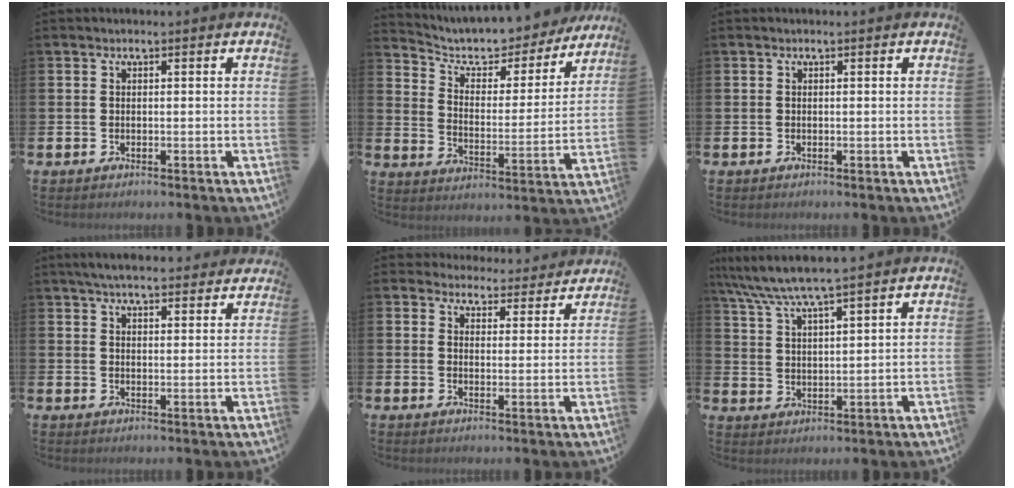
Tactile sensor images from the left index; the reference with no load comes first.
{"total": 7.7, "force": [7.2, 2.3, 1.6], "torque": [-0.057, -0.059, 0.122]}
{"total": 0.0}
{"total": 4.8, "force": [4.6, 0.8, 1.3], "torque": [-0.030, -0.016, 0.083]}
{"total": 4.2, "force": [4.0, 1.3, -0.1], "torque": [-0.005, -0.034, 0.068]}
{"total": 6.1, "force": [5.7, 0.1, 2.2], "torque": [-0.063, -0.028, 0.100]}